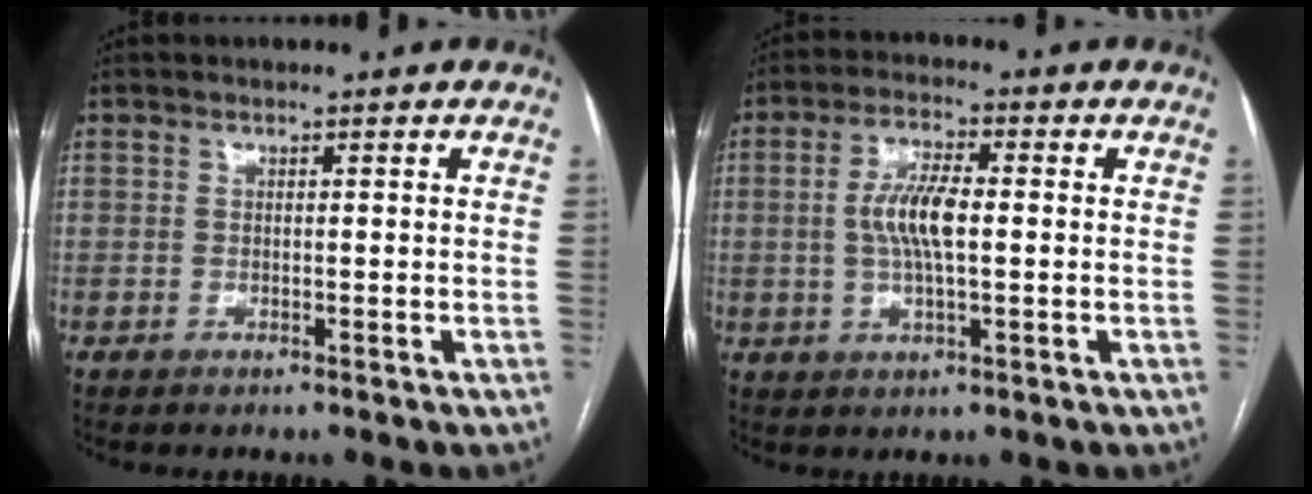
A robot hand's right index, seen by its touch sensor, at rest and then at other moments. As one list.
[{"total": 6.8, "force": [0.1, 1.6, 6.6], "torque": [-0.140, 0.004, 0.002]}]